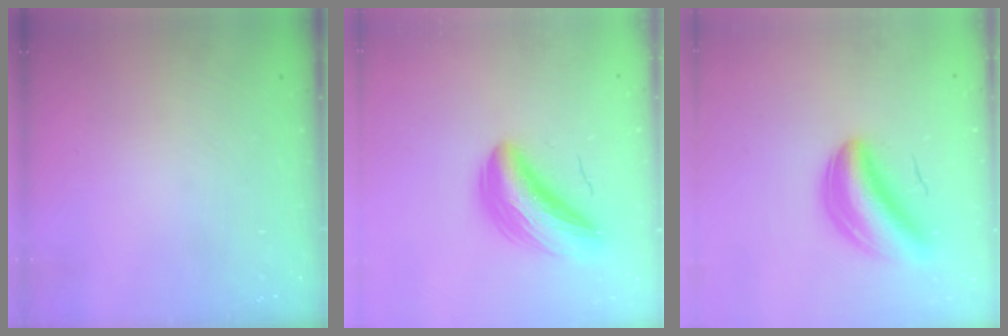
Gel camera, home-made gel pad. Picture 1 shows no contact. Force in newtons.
{"total": 10.9, "press": 10.6, "slide": 2.4}
{"total": 7.7, "press": 7.3, "slide": 2.5}